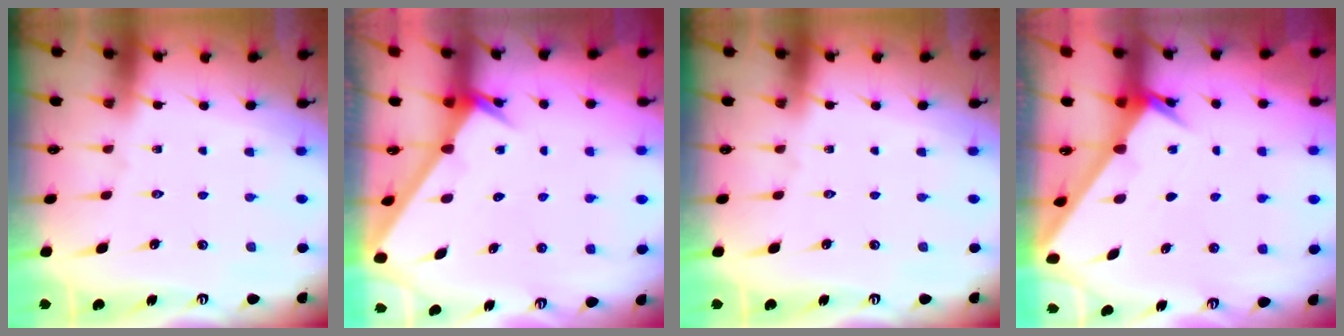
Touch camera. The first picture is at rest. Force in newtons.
{"total": 2.5, "press": 2.5, "slide": 0.3}
{"total": 0.0}
{"total": 2.4, "press": 2.4, "slide": 0.3}